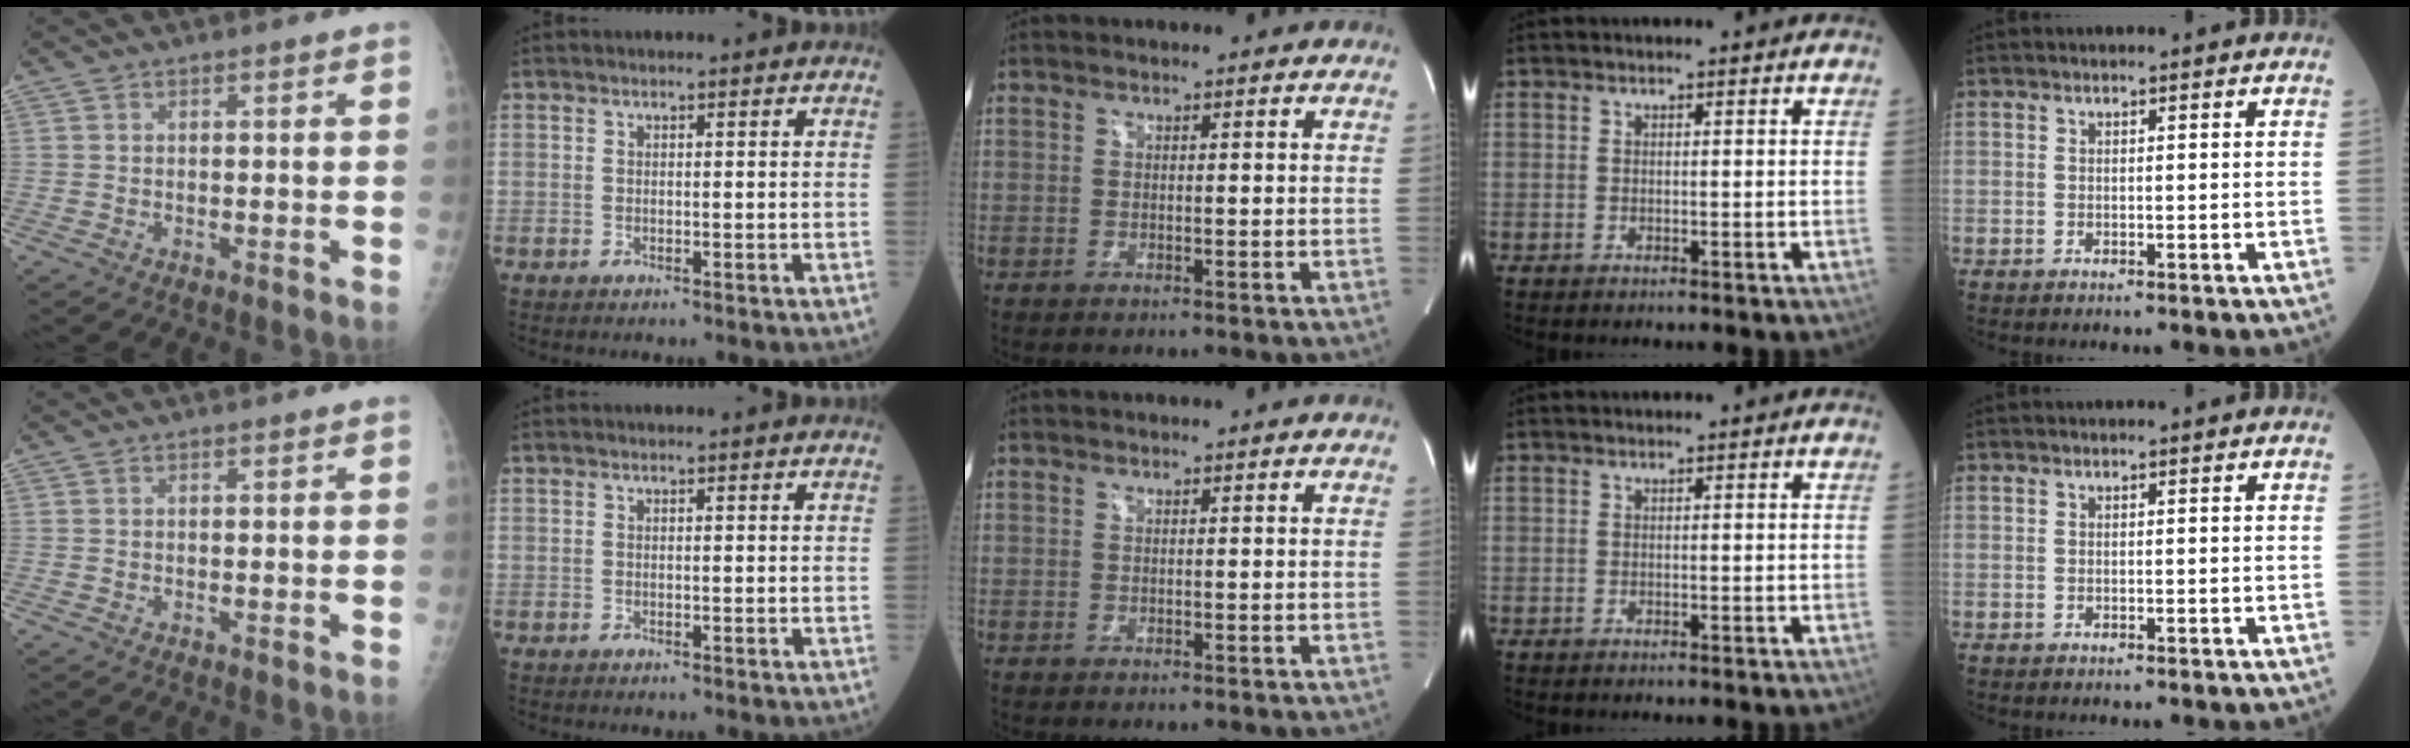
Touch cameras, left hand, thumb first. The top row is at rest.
{}